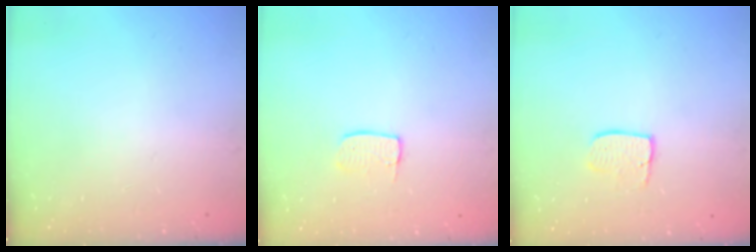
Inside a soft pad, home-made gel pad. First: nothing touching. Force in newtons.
{"total": 4.8, "press": 4.8, "slide": 0.3}
{"total": 5.9, "press": 5.9, "slide": 0.3}